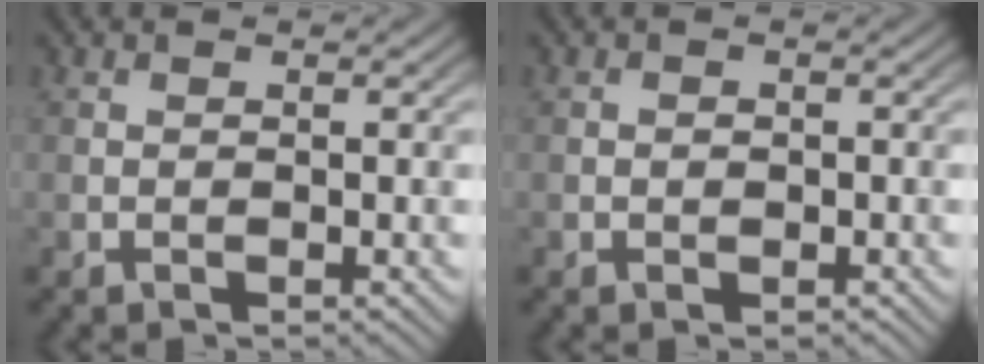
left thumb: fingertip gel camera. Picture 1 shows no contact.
{"total": 0.6, "force": [-0.3, 0.5, 0.3], "torque": [-0.003, -0.003, -0.007]}